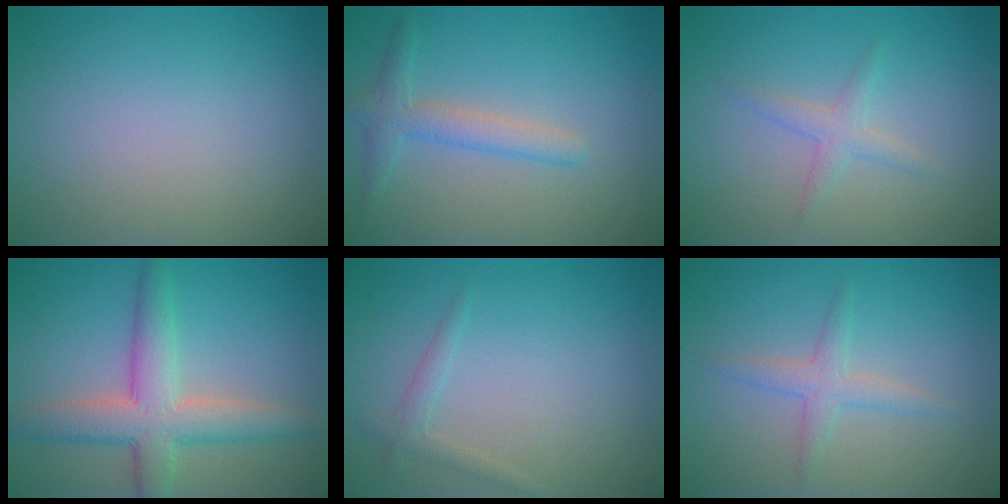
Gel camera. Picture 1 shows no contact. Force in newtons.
{"total": 2.5, "press": 2.5, "slide": 0.1}
{"total": 1.7, "press": 1.6, "slide": 0.1}
{"total": 5.7, "press": 5.7, "slide": 0.2}
{"total": 1.2, "press": 1.2, "slide": 0.1}
{"total": 2.0, "press": 2.0, "slide": 0.1}